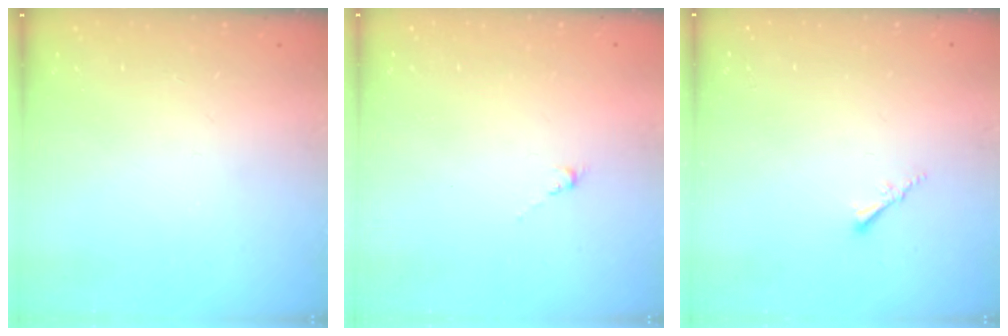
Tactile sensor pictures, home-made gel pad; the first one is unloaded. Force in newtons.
{"total": 0.5, "press": 0.3, "slide": 0.4}
{"total": 1.5, "press": 1.5, "slide": 0.4}